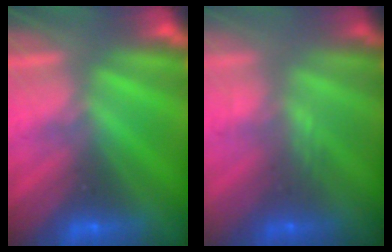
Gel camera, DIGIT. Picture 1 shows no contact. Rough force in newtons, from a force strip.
{"total": 2.8}